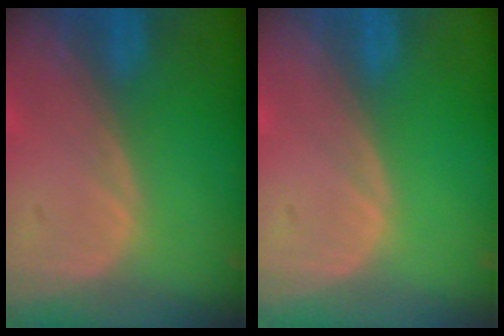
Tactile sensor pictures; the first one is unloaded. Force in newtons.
{"total": 0.0}